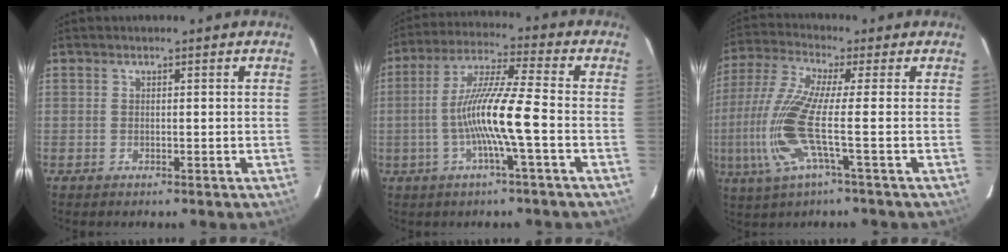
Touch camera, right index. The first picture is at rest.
{"total": 11.9, "force": [-3.0, -0.5, 11.5], "torque": [-0.224, 0.006, -0.059]}
{"total": 13.0, "force": [-2.8, 0.5, 12.7], "torque": [-0.274, -0.008, -0.055]}